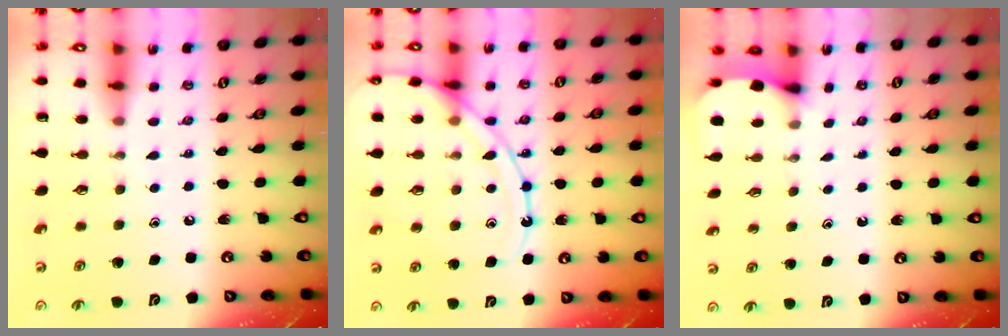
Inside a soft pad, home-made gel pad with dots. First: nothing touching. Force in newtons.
{"total": 12.9, "press": 12.9, "slide": 1.3}
{"total": 3.0, "press": 3.0, "slide": 0.4}